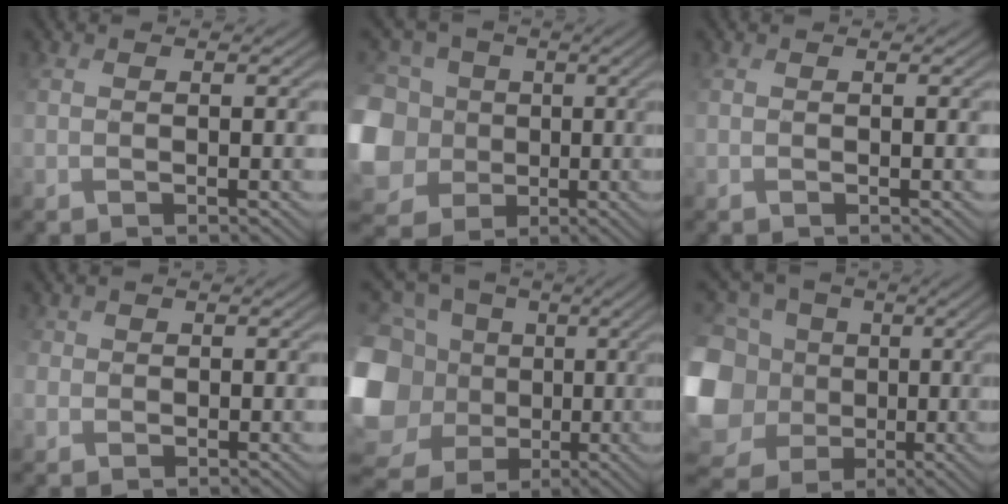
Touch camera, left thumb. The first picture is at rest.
{"total": 12.6, "force": [0.1, 11.5, 5.1], "torque": [-0.208, -0.012, -0.016]}
{"total": 0.0}
{"total": 1.4, "force": [-0.2, 1.3, -0.6], "torque": [0.004, -0.002, -0.007]}
{"total": 16.8, "force": [0.5, 15.0, 7.6], "torque": [-0.286, 0.003, 0.013]}
{"total": 14.9, "force": [0.6, 13.6, 6.3], "torque": [-0.259, -0.003, 0.000]}